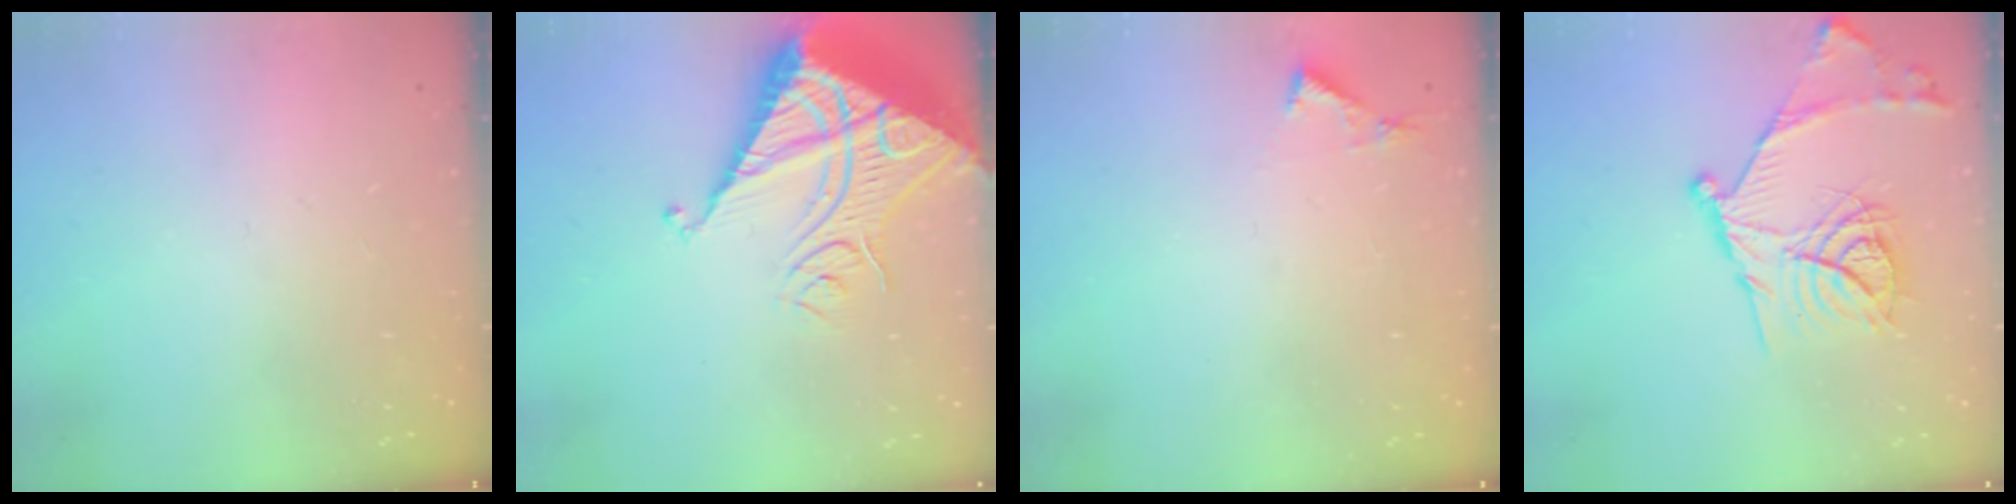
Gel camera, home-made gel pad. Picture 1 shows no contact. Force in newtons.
{"total": 13.7, "press": 13.7, "slide": 1.3}
{"total": 4.1, "press": 4.1, "slide": 0.5}
{"total": 18.4, "press": 18.4, "slide": 1.3}